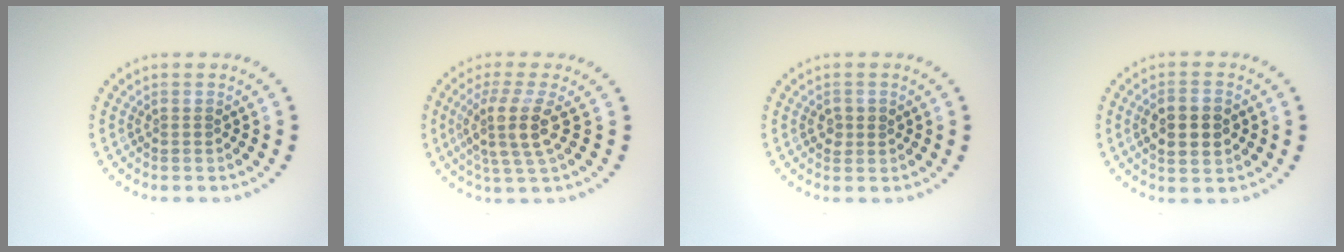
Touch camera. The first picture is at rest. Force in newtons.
{"total": 3.9, "press": 3.1, "slide": 2.4}
{"total": 1.3, "press": 1.3, "slide": 0.1}
{"total": 3.5, "press": 3.5, "slide": 0.3}